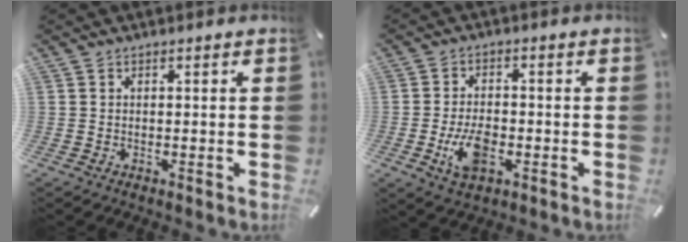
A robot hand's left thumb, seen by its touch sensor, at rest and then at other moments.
{"total": 8.0, "force": [-2.3, 4.7, 6.1], "torque": [-0.122, 0.004, -0.043]}